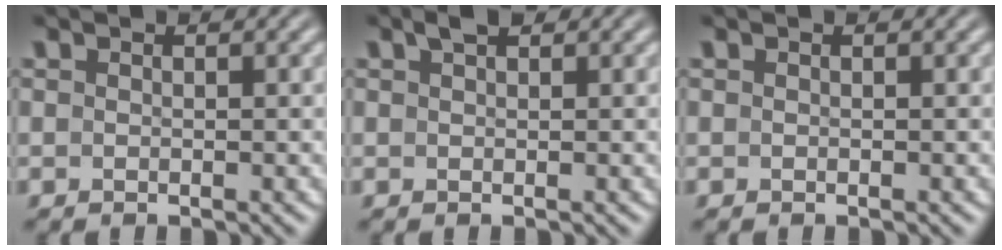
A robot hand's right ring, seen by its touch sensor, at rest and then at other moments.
{"total": 1.1, "force": [1.0, -0.1, 0.6], "torque": [-0.007, 0.004, 0.020]}
{"total": 0.0}